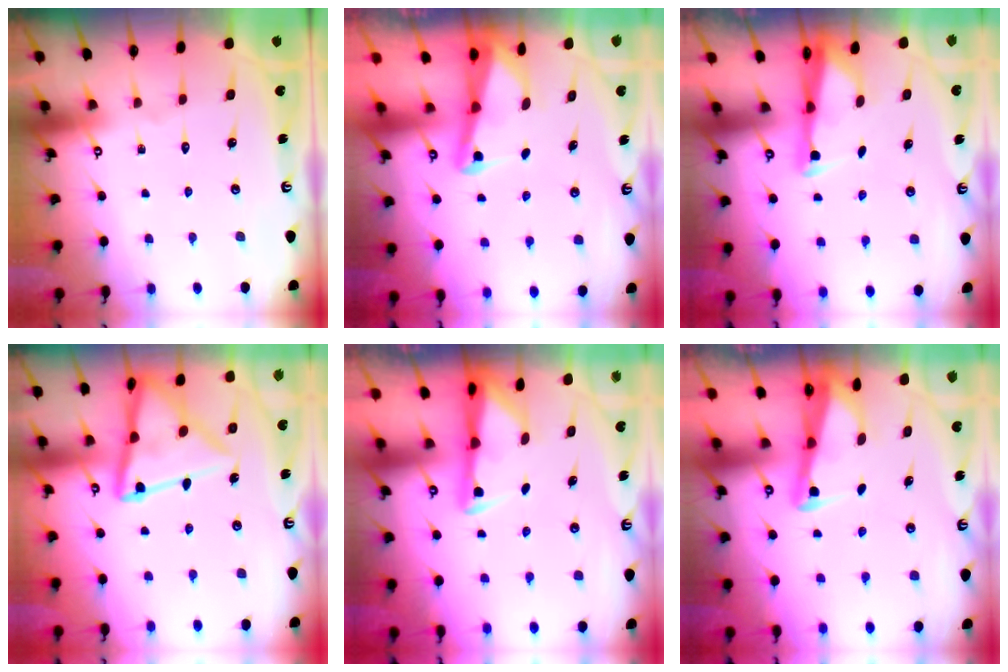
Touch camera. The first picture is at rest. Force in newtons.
{"total": 2.7, "press": 2.6, "slide": 0.6}
{"total": 2.9, "press": 2.8, "slide": 0.8}
{"total": 15.2, "press": 15.2, "slide": 1.4}
{"total": 2.9, "press": 2.9, "slide": 0.6}
{"total": 2.7, "press": 2.7, "slide": 0.2}